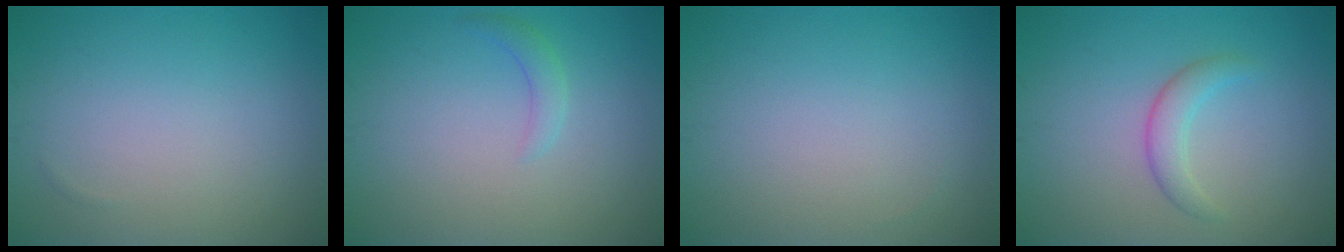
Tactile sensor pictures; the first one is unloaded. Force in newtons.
{"total": 1.4, "press": 1.4, "slide": 0.1}
{"total": 0.0}
{"total": 2.1, "press": 2.1, "slide": 0.2}